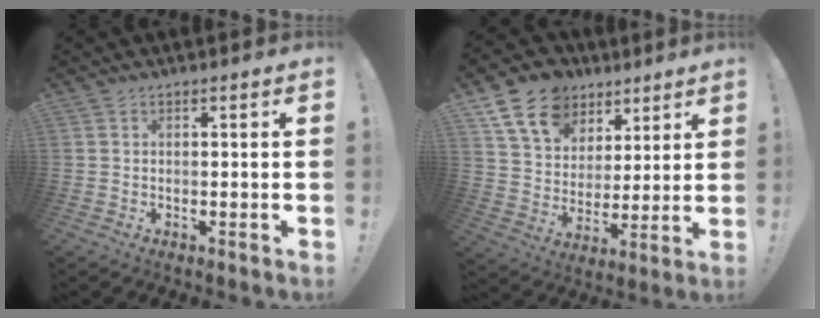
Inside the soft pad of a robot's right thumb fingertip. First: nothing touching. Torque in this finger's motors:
{"motor_torque": [-0.32, 0.78, 0.78, 0.58, 0.03]}